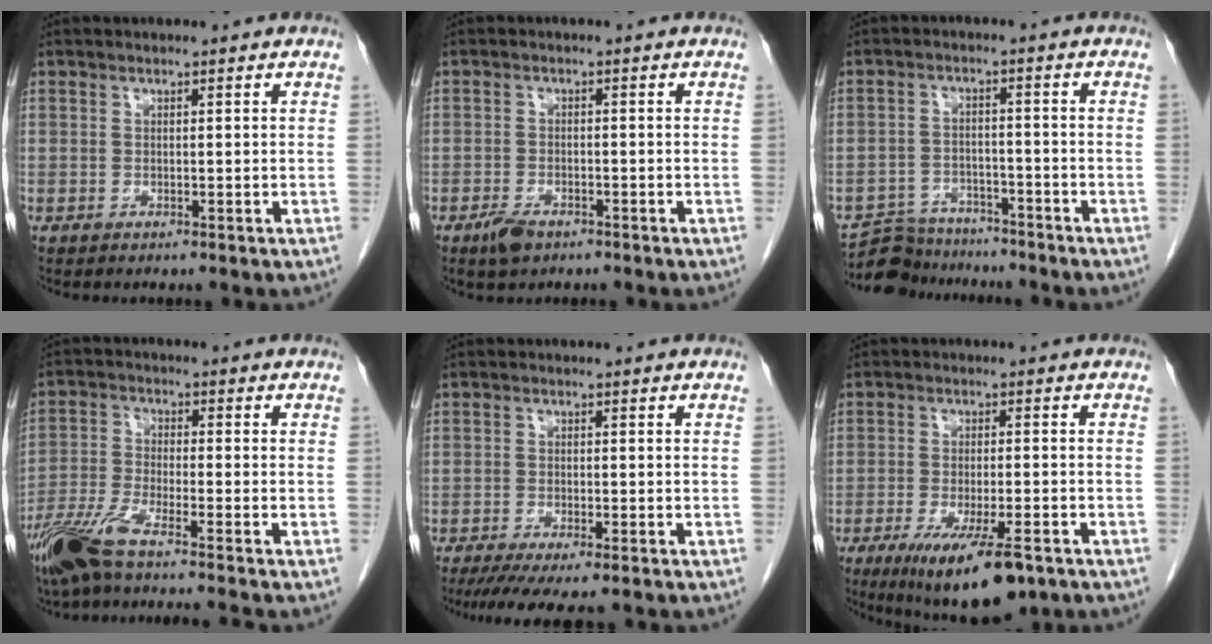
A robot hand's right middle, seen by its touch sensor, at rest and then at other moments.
{"total": 3.2, "force": [-2.2, 1.4, 1.9], "torque": [-0.040, -0.002, -0.034]}
{"total": 7.6, "force": [-7.0, 2.8, 0.0], "torque": [0.006, 0.012, -0.115]}
{"total": 9.8, "force": [-7.8, -0.6, 5.9], "torque": [-0.113, -0.033, -0.143]}
{"total": 8.7, "force": [-6.8, 1.1, 5.2], "torque": [-0.073, -0.018, -0.105]}
{"total": 12.0, "force": [-7.4, 2.5, 9.1], "torque": [-0.140, -0.025, -0.111]}